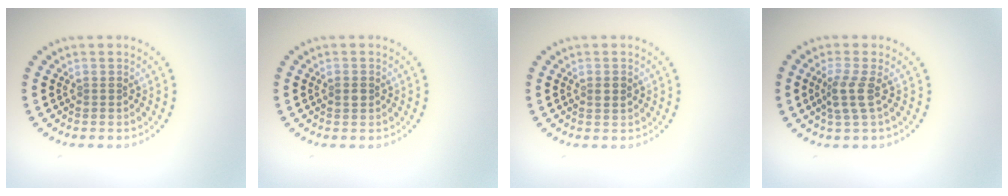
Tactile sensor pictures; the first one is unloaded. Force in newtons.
{"total": 1.2, "press": 1.2, "slide": 0.0}
{"total": 1.2, "press": 1.1, "slide": 0.2}
{"total": 2.3, "press": 1.9, "slide": 1.4}